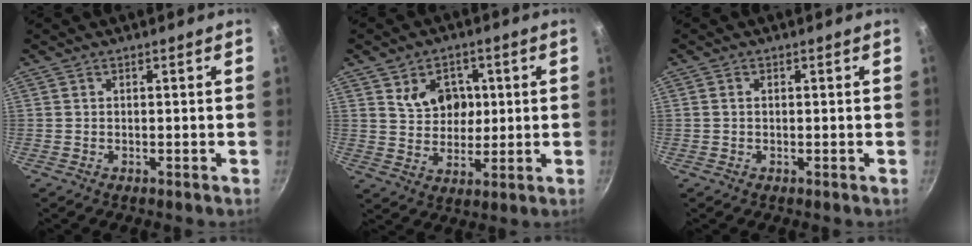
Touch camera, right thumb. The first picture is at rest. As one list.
[{"total": 8.7, "force": [2.4, 6.9, 4.7], "torque": [-0.041, -0.011, 0.043]}, {"total": 0.8, "force": [0.1, 0.6, 0.5], "torque": [-0.009, 0.003, 0.000]}]